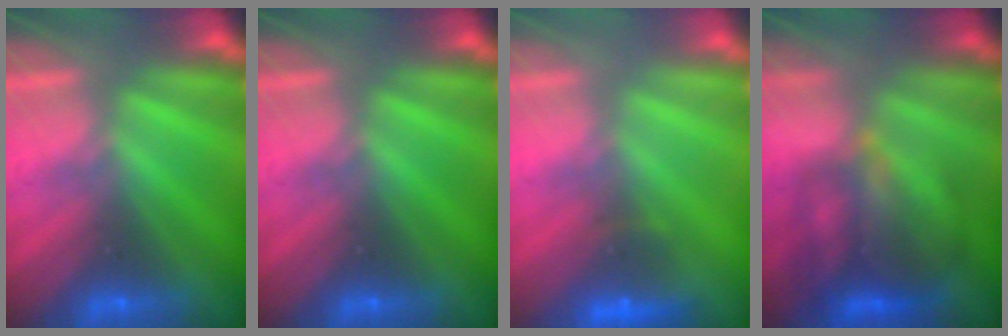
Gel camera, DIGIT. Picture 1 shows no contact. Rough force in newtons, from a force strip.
{"total": 0.0}
{"total": 2.4}
{"total": 4.4}